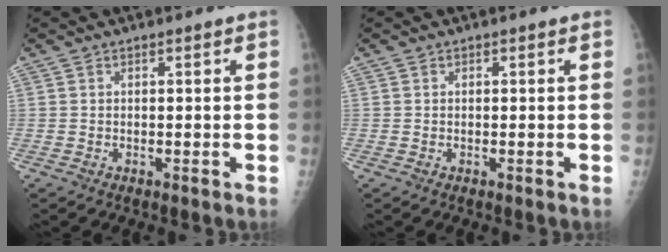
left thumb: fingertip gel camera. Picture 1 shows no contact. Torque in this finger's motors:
{"motor_torque": [0.00, 0.00, -0.01, 0.00, 0.00]}